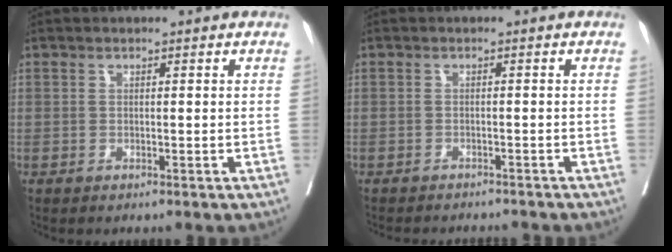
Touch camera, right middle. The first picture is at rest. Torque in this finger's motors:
{"motor_torque": [0.98, -1.15, 0.11, 0.07]}